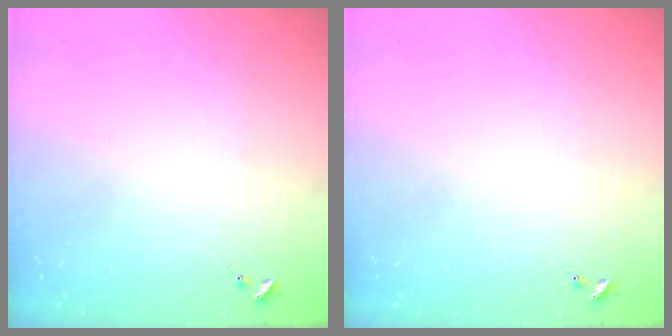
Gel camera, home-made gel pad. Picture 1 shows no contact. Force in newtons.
{"total": 0.0}